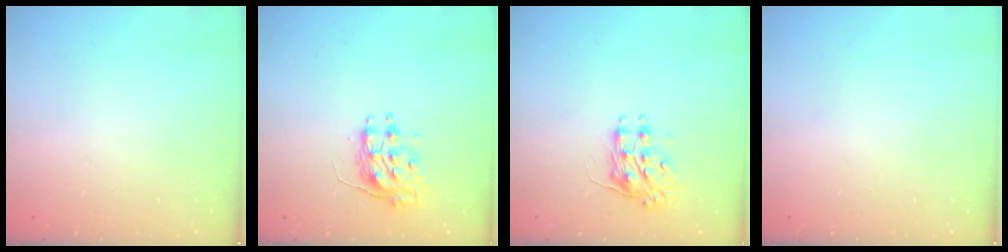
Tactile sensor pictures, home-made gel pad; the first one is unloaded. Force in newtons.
{"total": 8.8, "press": 8.8, "slide": 0.0}
{"total": 8.4, "press": 8.4, "slide": 0.3}
{"total": 0.0}